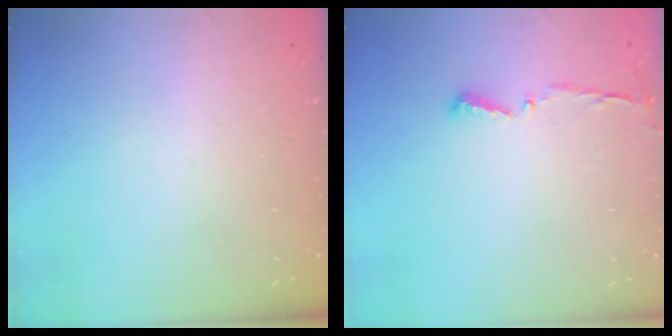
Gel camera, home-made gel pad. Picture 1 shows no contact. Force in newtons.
{"total": 4.3, "press": 4.3, "slide": 0.5}